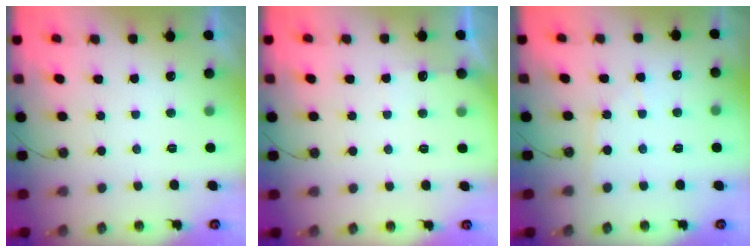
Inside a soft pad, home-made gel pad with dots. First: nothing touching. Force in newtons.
{"total": 4.5, "press": 4.5, "slide": 0.5}
{"total": 3.9, "press": 3.9, "slide": 0.5}